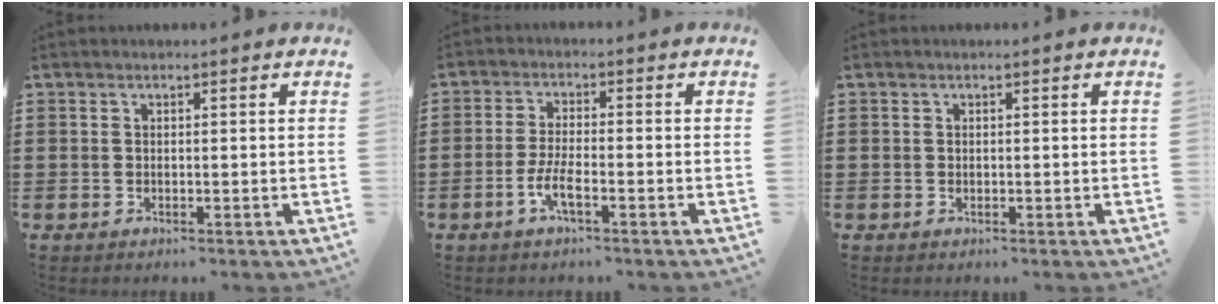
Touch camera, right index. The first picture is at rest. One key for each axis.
{"total": 4.0, "fx": -1.9, "fy": 0.7, "fz": 3.4, "tx": -0.078, "ty": -0.006, "tz": -0.042}
{"total": 0.0}